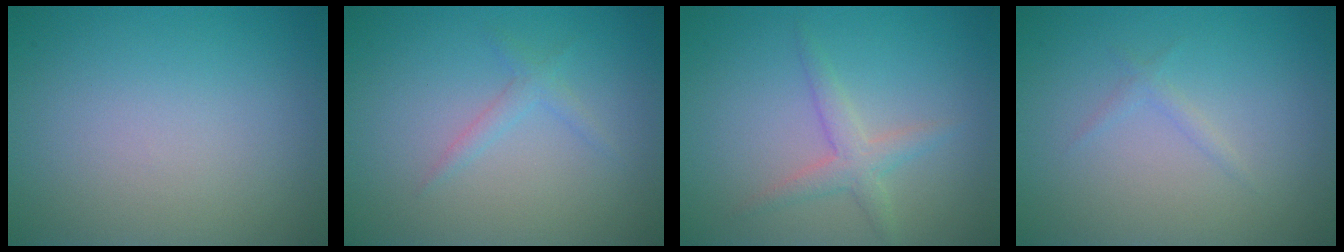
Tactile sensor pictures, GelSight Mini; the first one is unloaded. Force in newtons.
{"total": 1.3, "press": 1.2, "slide": 0.1}
{"total": 2.2, "press": 2.2, "slide": 0.1}
{"total": 0.8, "press": 0.8, "slide": 0.1}